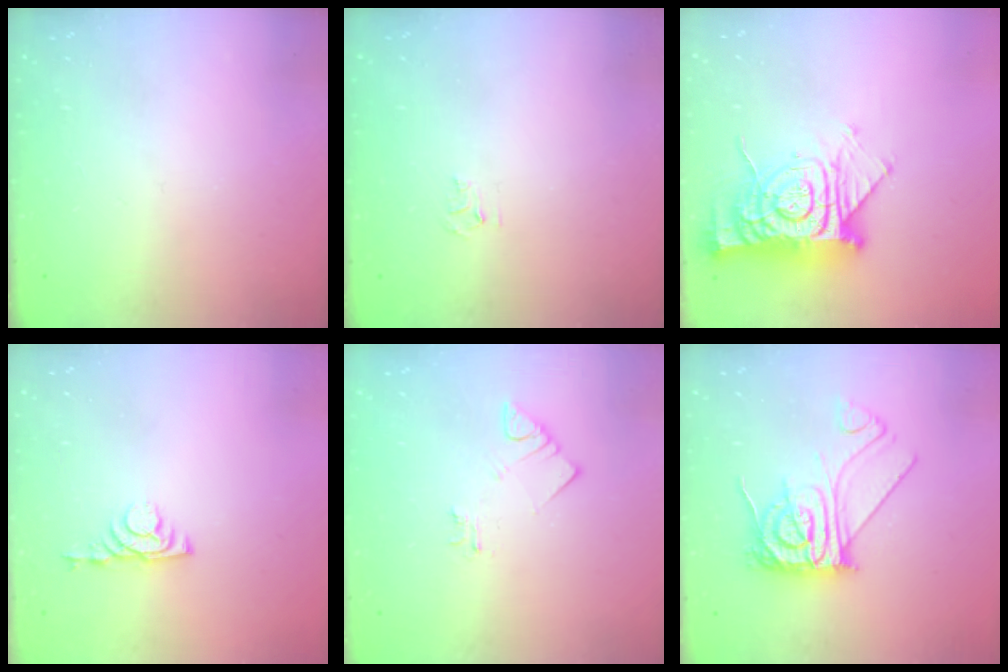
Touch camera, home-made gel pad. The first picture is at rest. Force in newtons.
{"total": 3.8, "press": 3.8, "slide": 0.4}
{"total": 15.5, "press": 15.5, "slide": 1.4}
{"total": 3.7, "press": 3.7, "slide": 0.6}
{"total": 3.3, "press": 3.2, "slide": 0.4}
{"total": 11.8, "press": 11.8, "slide": 1.2}